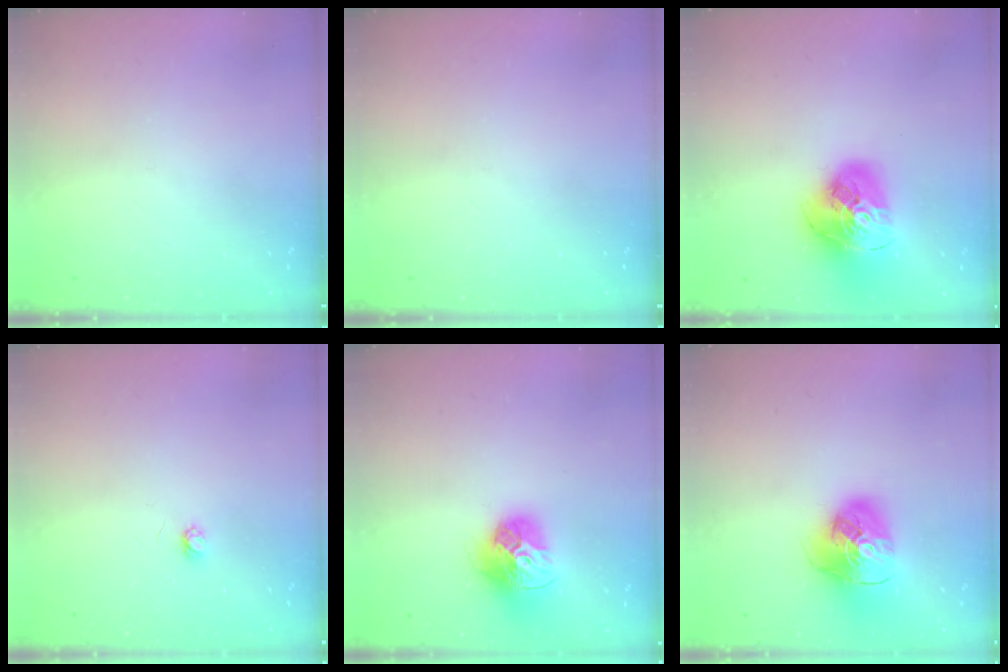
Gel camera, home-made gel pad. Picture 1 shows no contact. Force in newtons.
{"total": 0.0}
{"total": 19.9, "press": 19.8, "slide": 2.2}
{"total": 2.9, "press": 2.9, "slide": 0.3}
{"total": 16.0, "press": 15.9, "slide": 1.7}
{"total": 15.2, "press": 15.1, "slide": 1.9}